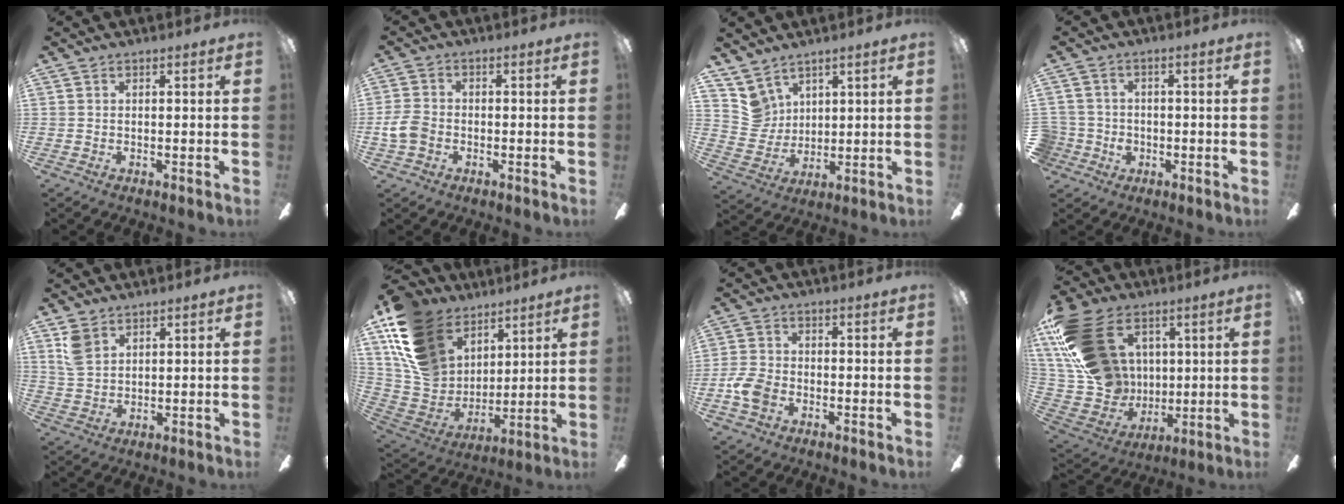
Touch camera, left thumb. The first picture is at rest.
{"total": 5.6, "force": [-2.1, 4.1, 3.3], "torque": [-0.071, 0.013, -0.038]}
{"total": 8.1, "force": [5.8, 5.6, 0.8], "torque": [-0.044, -0.030, 0.120]}
{"total": 4.3, "force": [-0.4, 4.2, 0.4], "torque": [-0.024, 0.004, -0.005]}
{"total": 5.9, "force": [3.6, 3.7, 2.9], "torque": [-0.068, -0.001, 0.072]}
{"total": 19.6, "force": [11.1, 13.4, 9.1], "torque": [-0.210, -0.044, 0.215]}
{"total": 6.8, "force": [-2.8, 4.6, 4.1], "torque": [-0.096, 0.011, -0.053]}
{"total": 25.6, "force": [9.5, 18.4, 15.1], "torque": [-0.333, -0.030, 0.191]}